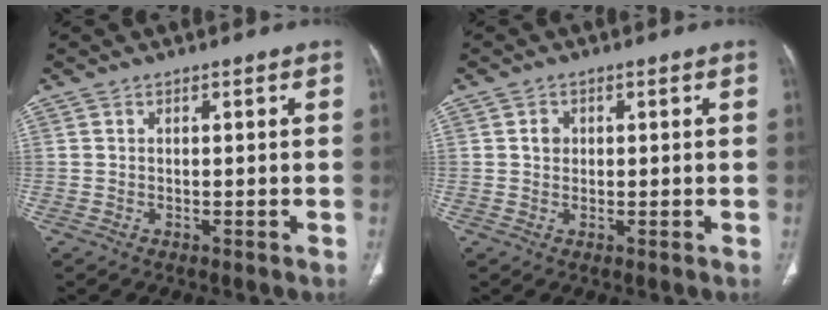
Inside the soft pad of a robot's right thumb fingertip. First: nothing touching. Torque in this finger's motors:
{"motor_torque": [0.08, 0.39, 0.29, 0.03, -0.01]}